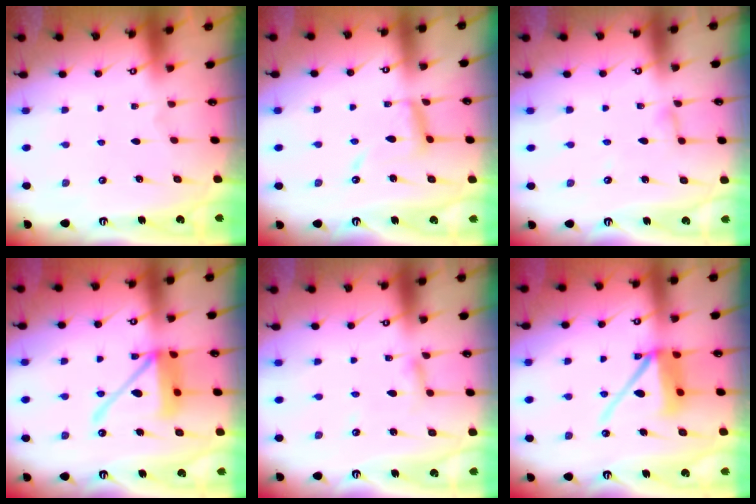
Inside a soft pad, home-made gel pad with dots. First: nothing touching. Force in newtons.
{"total": 11.9, "press": 11.8, "slide": 1.0}
{"total": 2.8, "press": 2.7, "slide": 0.3}
{"total": 14.5, "press": 14.4, "slide": 1.9}
{"total": 2.8, "press": 2.8, "slide": 0.3}
{"total": 12.3, "press": 12.2, "slide": 1.7}